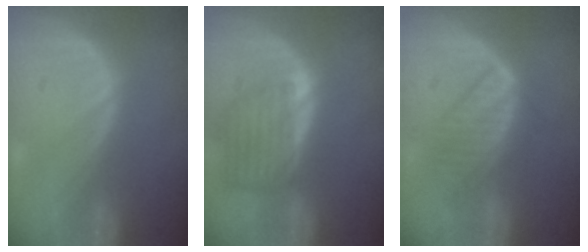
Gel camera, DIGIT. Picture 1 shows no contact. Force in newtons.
{"total": 7.7, "press": 7.0, "slide": 3.2}
{"total": 6.7, "press": 6.4, "slide": 1.9}